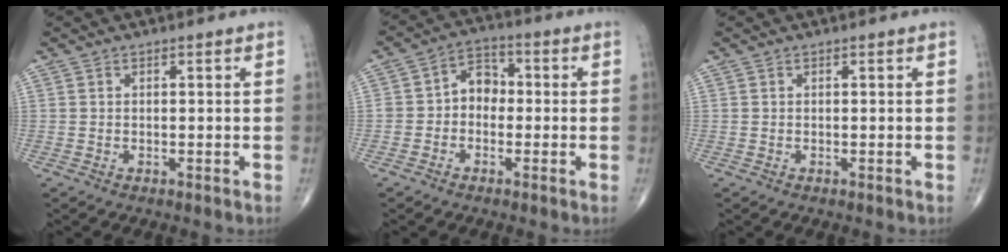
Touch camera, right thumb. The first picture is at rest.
{"total": 6.0, "force": [-0.8, 4.7, 3.6], "torque": [-0.028, 0.027, -0.029]}
{"total": 0.0}